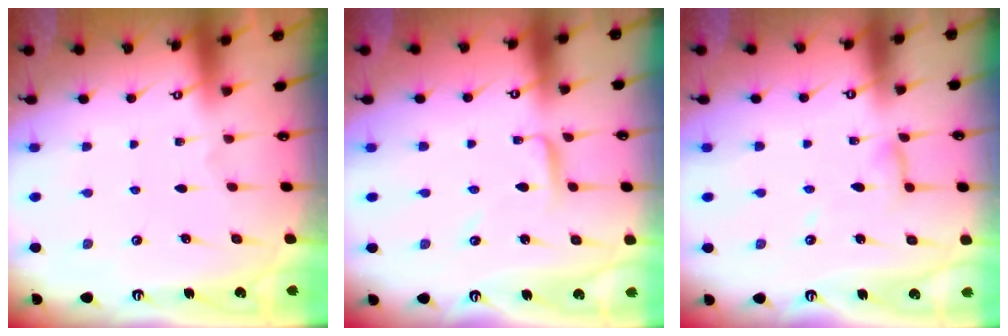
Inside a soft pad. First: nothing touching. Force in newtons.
{"total": 3.6, "press": 3.6, "slide": 0.2}
{"total": 4.9, "press": 4.9, "slide": 0.4}